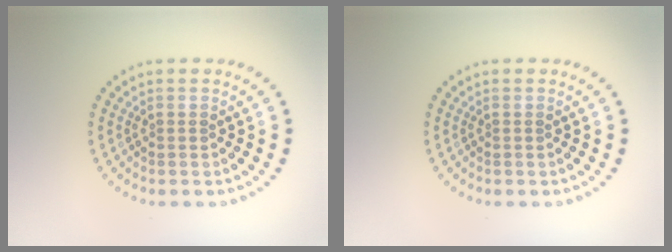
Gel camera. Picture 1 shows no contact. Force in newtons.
{"total": 0.0}